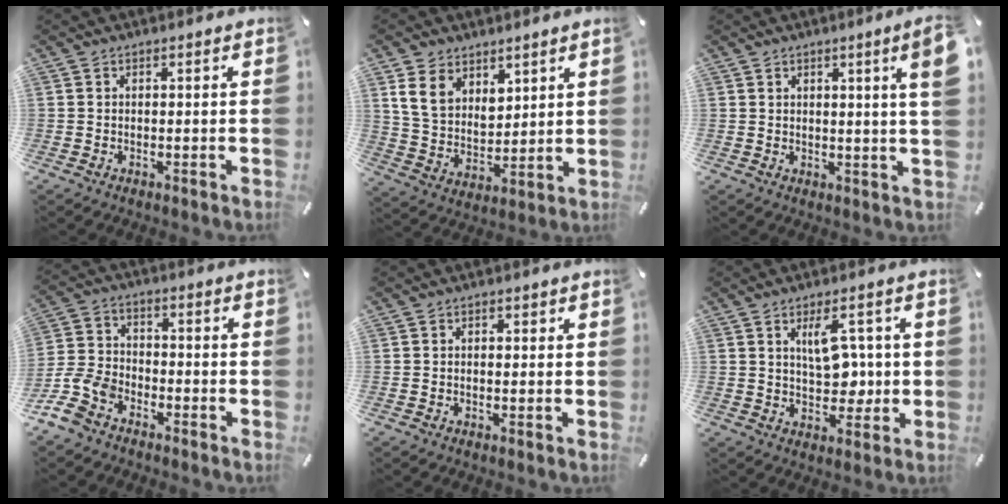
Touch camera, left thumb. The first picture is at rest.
{"total": 10.2, "force": [5.8, 7.4, 4.0], "torque": [-0.098, -0.025, 0.114]}
{"total": 5.8, "force": [2.4, -0.1, 5.3], "torque": [-0.087, -0.008, 0.036]}
{"total": 9.4, "force": [-5.9, 6.3, 3.8], "torque": [-0.097, 0.027, -0.117]}
{"total": 1.1, "force": [0.1, 0.9, 0.7], "torque": [-0.007, 0.002, -0.002]}
{"total": 9.4, "force": [2.0, 5.6, 7.2], "torque": [-0.095, -0.004, 0.031]}